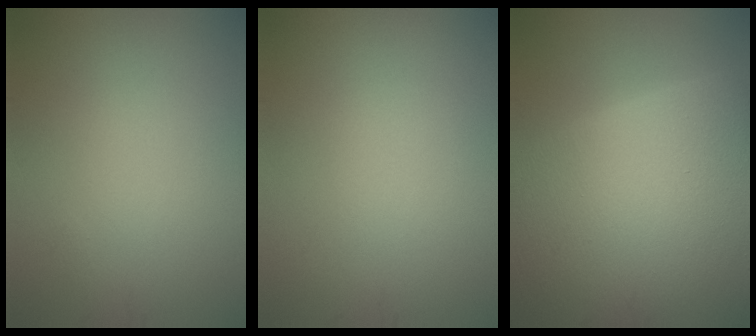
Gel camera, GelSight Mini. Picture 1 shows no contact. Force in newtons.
{"total": 0.0}
{"total": 17.0, "press": 17.0, "slide": 0.7}